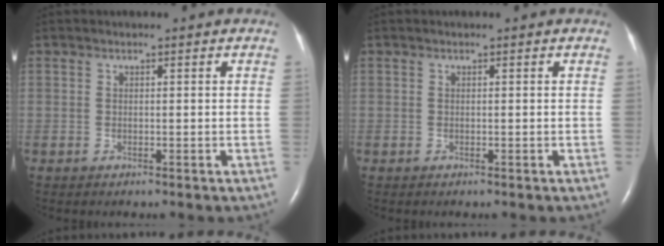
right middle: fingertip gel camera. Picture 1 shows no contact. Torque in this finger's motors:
{"motor_torque": [0.14, -0.04, 0.04, 0.01]}